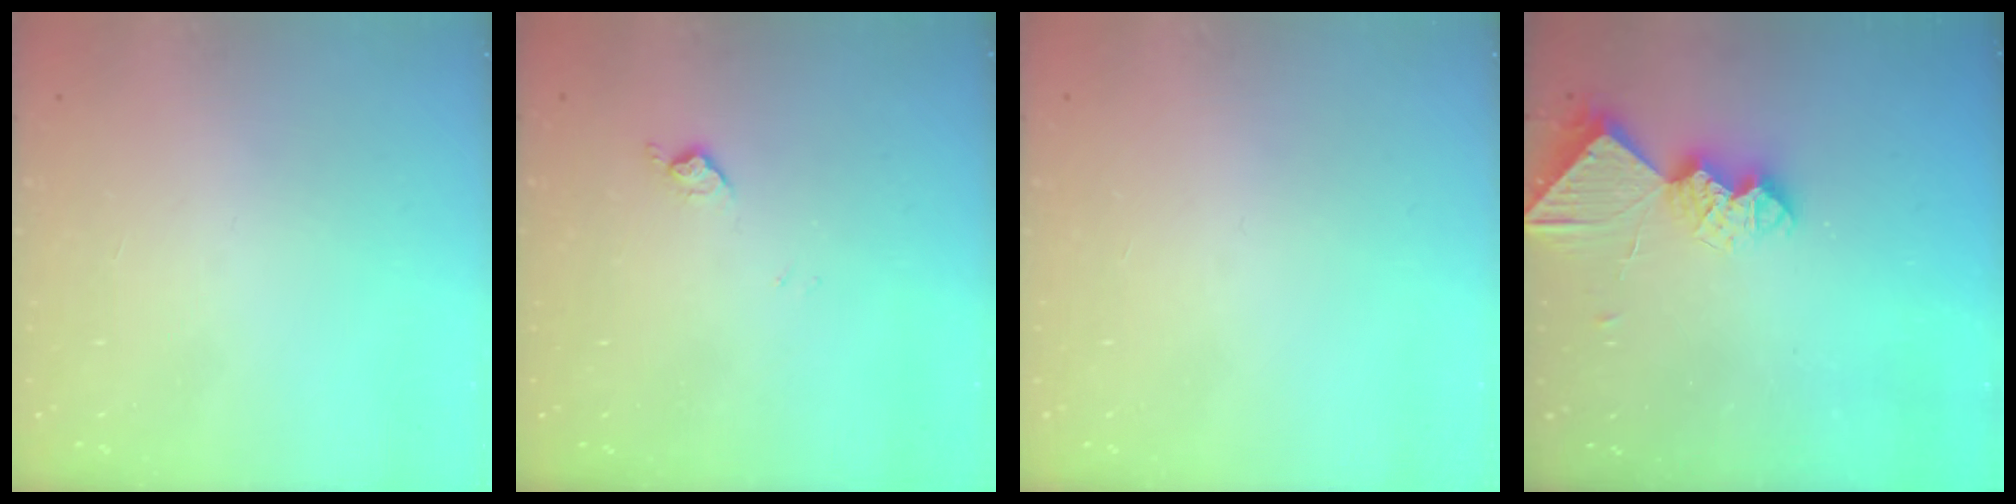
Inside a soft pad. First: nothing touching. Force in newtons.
{"total": 7.7, "press": 7.7, "slide": 0.7}
{"total": 0.0}
{"total": 10.6, "press": 10.6, "slide": 0.8}